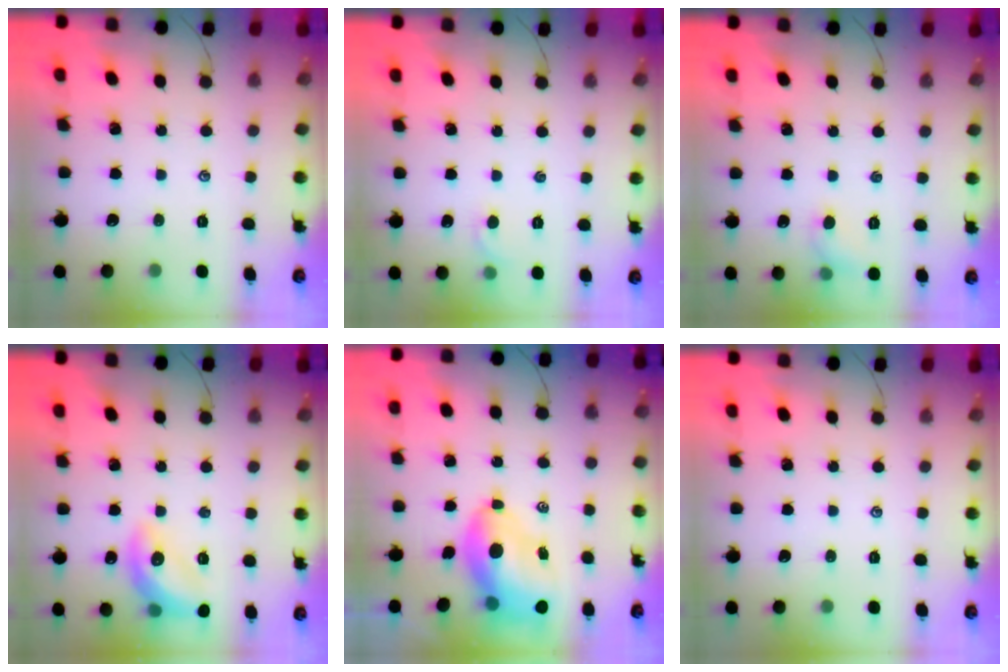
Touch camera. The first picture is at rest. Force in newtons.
{"total": 3.1, "press": 2.9, "slide": 1.0}
{"total": 4.8, "press": 4.6, "slide": 1.2}
{"total": 11.6, "press": 11.5, "slide": 1.5}
{"total": 9.2, "press": 8.8, "slide": 2.6}
{"total": 0.0}